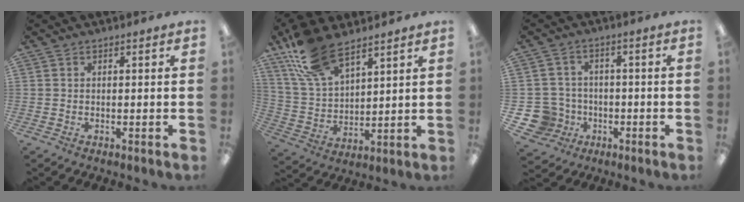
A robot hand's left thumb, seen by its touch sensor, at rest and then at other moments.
{"total": 15.8, "force": [11.0, 7.2, 8.8], "torque": [-0.188, -0.032, 0.206]}
{"total": 8.4, "force": [-2.8, 7.6, 2.1], "torque": [-0.074, 0.028, -0.044]}